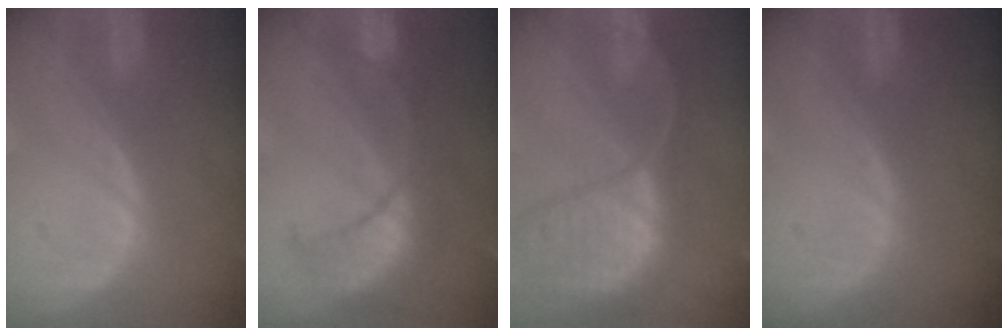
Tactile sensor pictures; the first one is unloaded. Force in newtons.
{"total": 8.1, "press": 8.1, "slide": 0.6}
{"total": 11.7, "press": 9.8, "slide": 6.4}
{"total": 0.0}